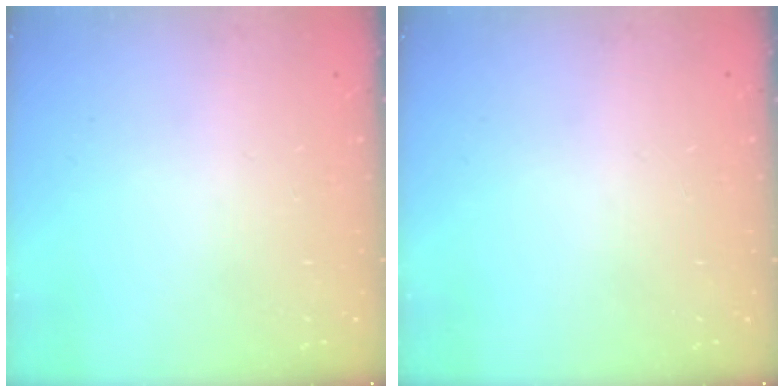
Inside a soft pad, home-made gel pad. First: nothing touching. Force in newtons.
{"total": 0.0}